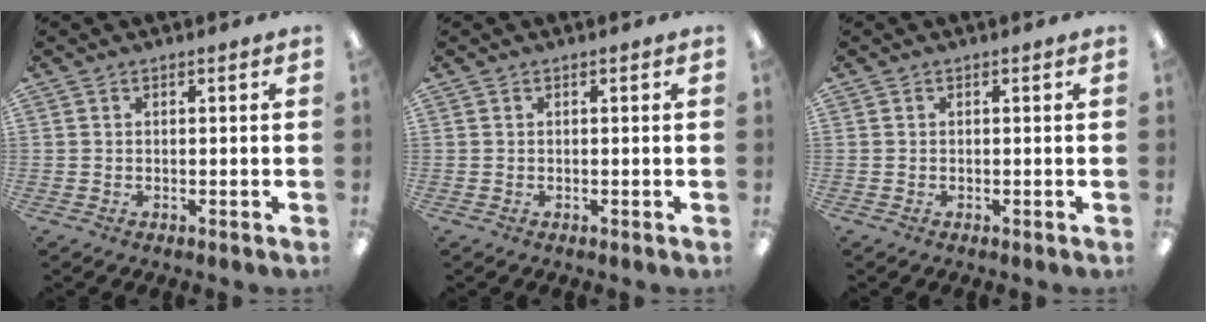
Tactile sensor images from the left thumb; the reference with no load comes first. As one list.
[{"total": 0.0}, {"total": 0.0}]